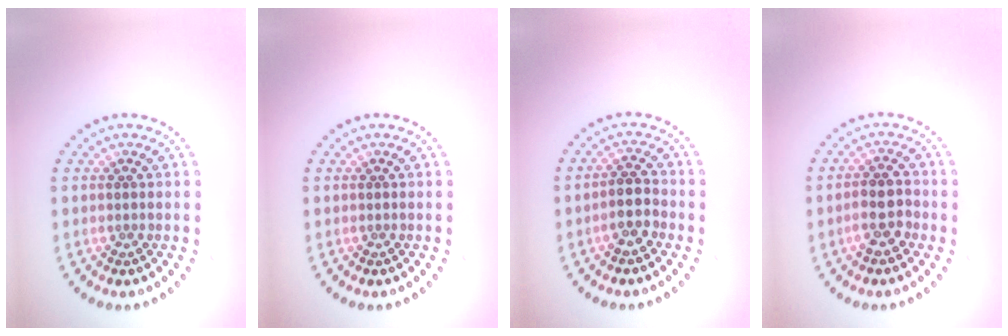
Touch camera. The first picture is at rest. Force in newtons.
{"total": 0.0}
{"total": 2.6, "press": 2.3, "slide": 1.2}
{"total": 2.6, "press": 2.4, "slide": 0.8}